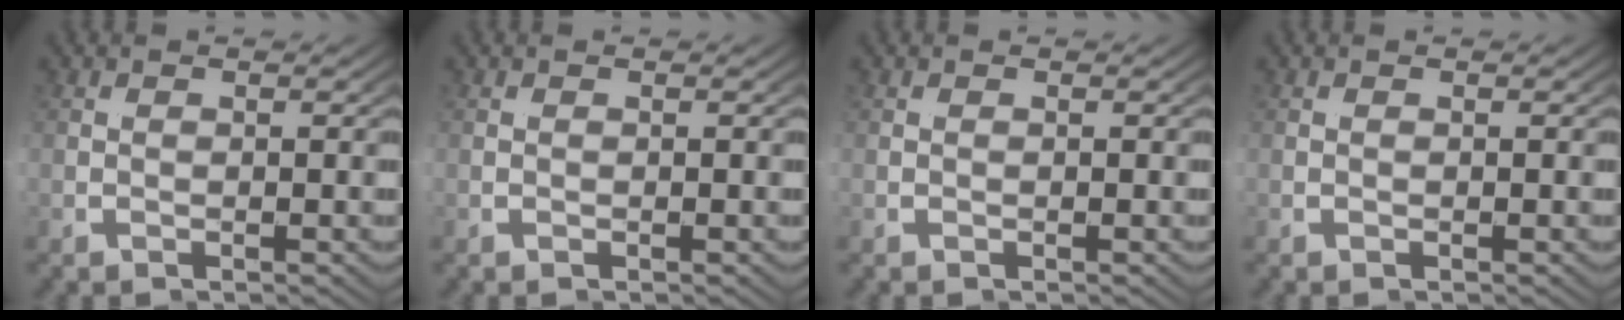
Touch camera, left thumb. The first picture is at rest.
{"total": 0.0}
{"total": 0.0}
{"total": 0.0}